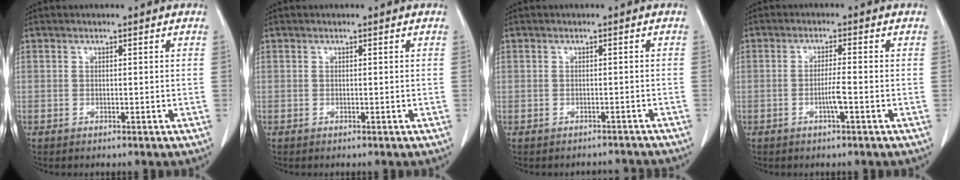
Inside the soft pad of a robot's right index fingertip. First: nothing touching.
{"total": 0.0}
{"total": 3.4, "force": [-2.9, 1.7, -0.5], "torque": [0.007, 0.011, -0.040]}
{"total": 2.8, "force": [-0.9, -0.2, 2.6], "torque": [-0.047, -0.001, -0.016]}